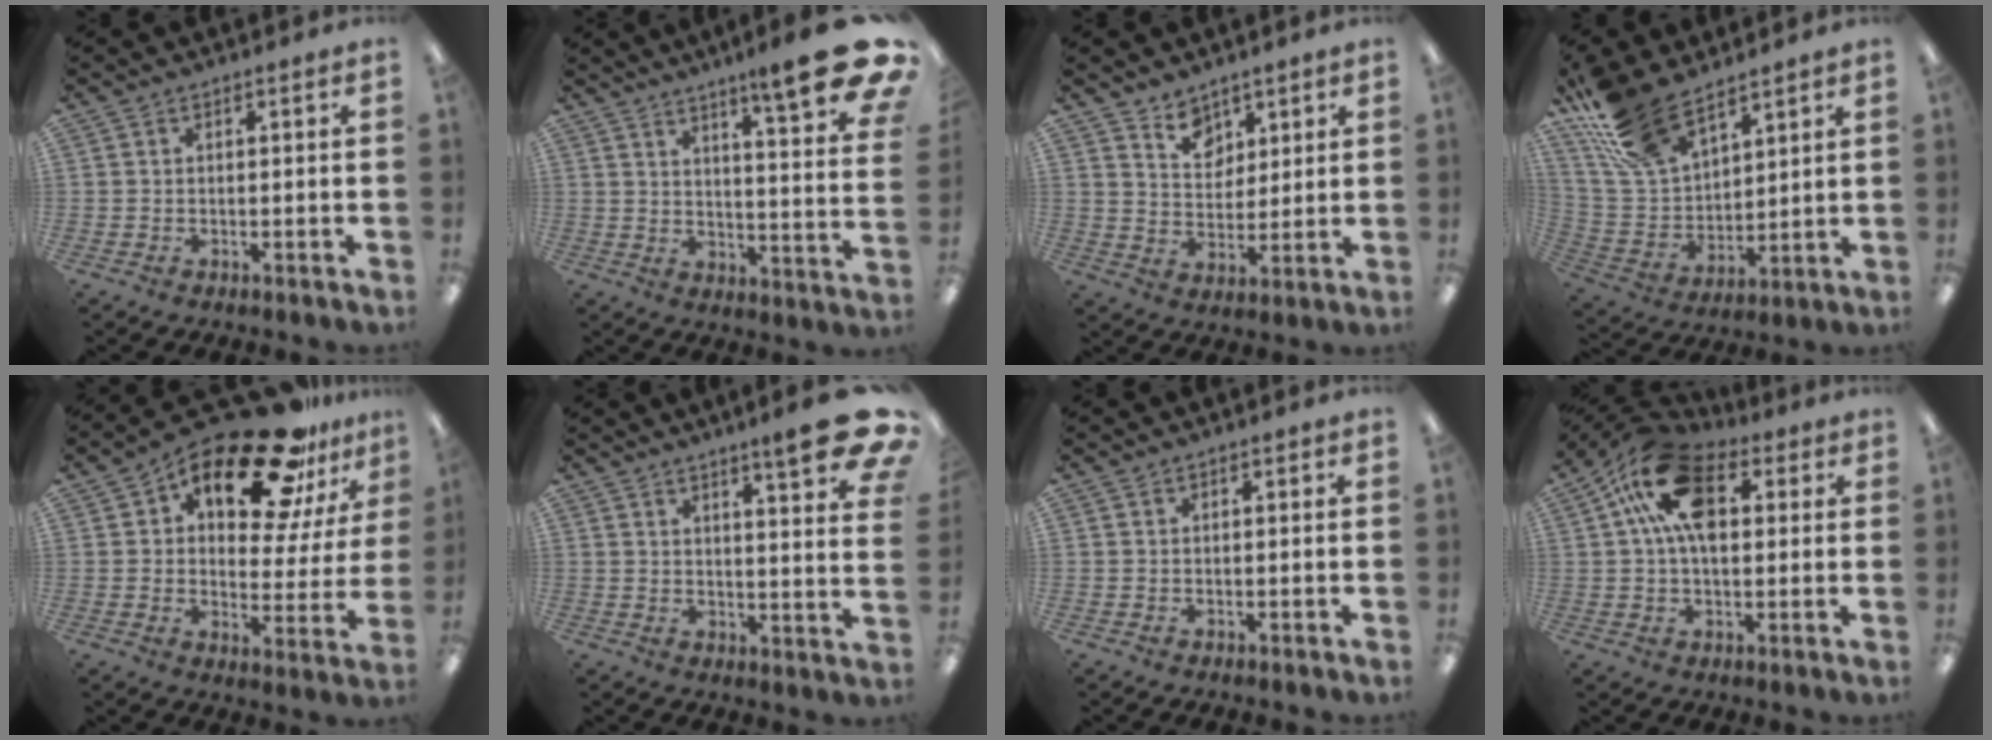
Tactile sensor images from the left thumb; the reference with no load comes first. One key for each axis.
{"total": 14.9, "fx": 10.4, "fy": 2.0, "fz": 10.4, "tx": -0.152, "ty": -0.083, "tz": 0.163}
{"total": 7.7, "fx": 5.7, "fy": 5.1, "fz": 1.4, "tx": -0.014, "ty": -0.033, "tz": 0.103}
{"total": 16.9, "fx": 12.9, "fy": 7.8, "fz": 7.5, "tx": -0.176, "ty": -0.056, "tz": 0.245}
{"total": 21.4, "fx": 14.9, "fy": 8.2, "fz": 13.0, "tx": -0.203, "ty": -0.101, "tz": 0.250}
{"total": 11.6, "fx": 7.7, "fy": 1.8, "fz": 8.5, "tx": -0.104, "ty": -0.057, "tz": 0.120}
{"total": 0.0}
{"total": 17.0, "fx": 5.5, "fy": 10.5, "fz": 12.2, "tx": -0.223, "ty": 0.008, "tz": 0.101}